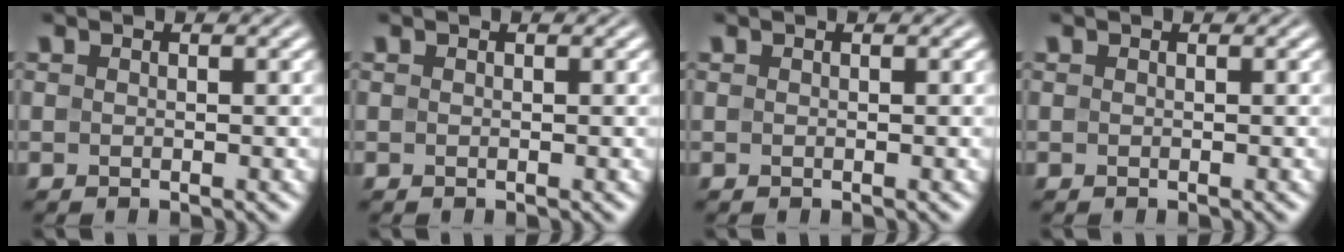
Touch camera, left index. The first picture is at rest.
{"total": 0.0}
{"total": 0.0}
{"total": 0.0}